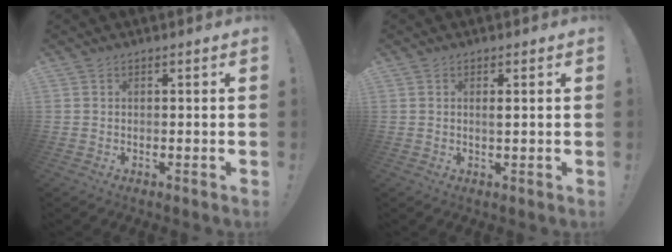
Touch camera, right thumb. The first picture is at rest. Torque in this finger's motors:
{"motor_torque": [-0.05, -0.16, -0.01, 0.16, 0.03]}